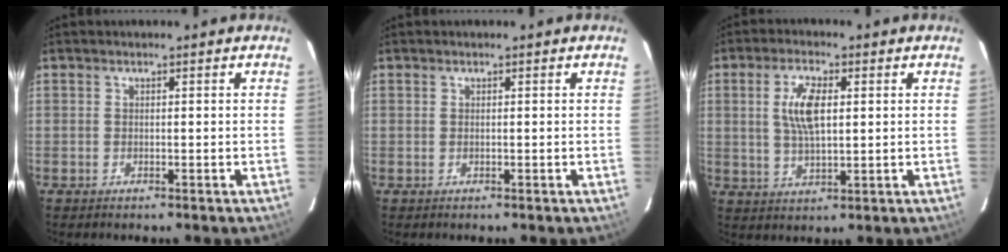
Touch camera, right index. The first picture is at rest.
{"total": 0.0}
{"total": 7.2, "force": [1.5, 2.8, 6.5], "torque": [-0.125, 0.005, 0.030]}